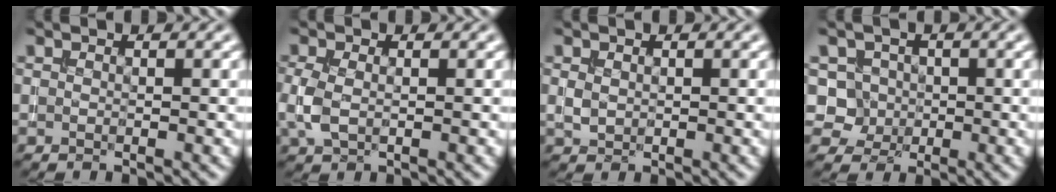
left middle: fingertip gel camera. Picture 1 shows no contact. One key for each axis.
{"total": 2.5, "fx": -0.1, "fy": 1.7, "fz": 1.8, "tx": -0.051, "ty": -0.001, "tz": 0.000}
{"total": 1.0, "fx": 0.3, "fy": 0.8, "fz": 0.5, "tx": -0.015, "ty": -0.001, "tz": 0.011}
{"total": 3.6, "fx": 0.5, "fy": 3.4, "fz": 1.0, "tx": -0.006, "ty": 0.010, "tz": 0.009}